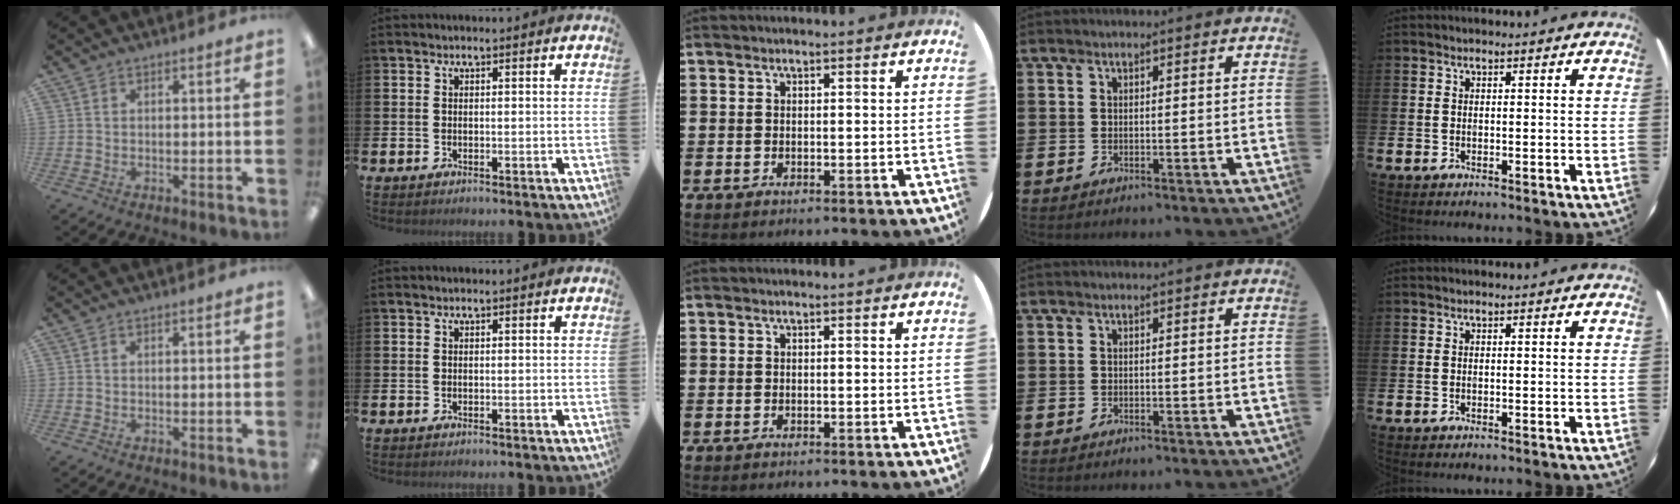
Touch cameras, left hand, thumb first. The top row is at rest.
{}